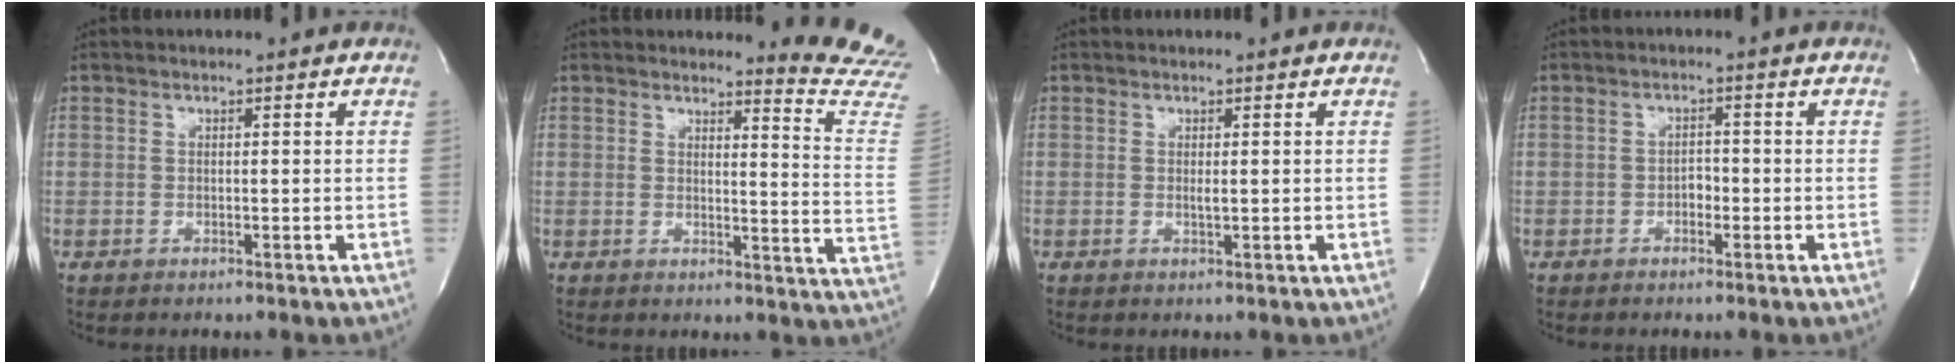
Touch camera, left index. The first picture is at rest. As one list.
[{"total": 10.9, "force": [10.8, -1.5, 0.2], "torque": [0.006, -0.156, 0.089]}, {"total": 0.7, "force": [0.0, 0.0, 0.7], "torque": [-0.018, -0.005, 0.001]}, {"total": 1.8, "force": [-0.9, 1.0, 1.1], "torque": [-0.013, 0.005, -0.016]}]